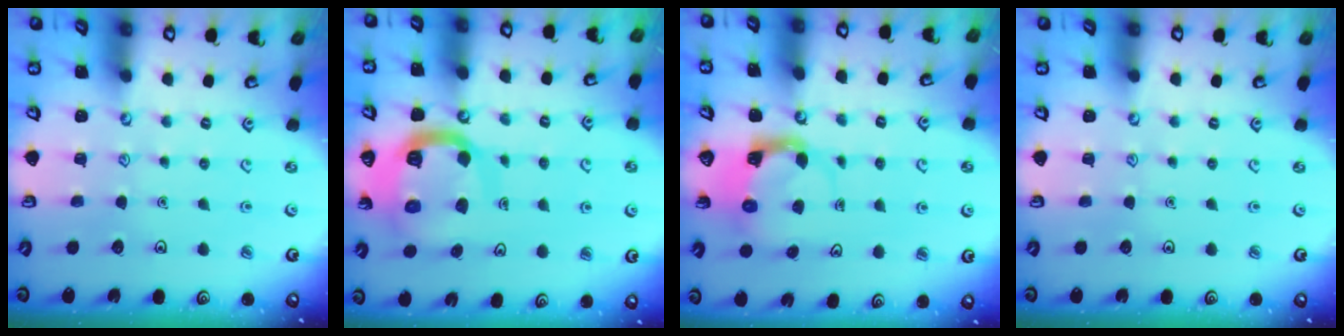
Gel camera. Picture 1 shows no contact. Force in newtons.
{"total": 13.4, "press": 13.3, "slide": 1.6}
{"total": 3.9, "press": 3.8, "slide": 0.7}
{"total": 0.0}